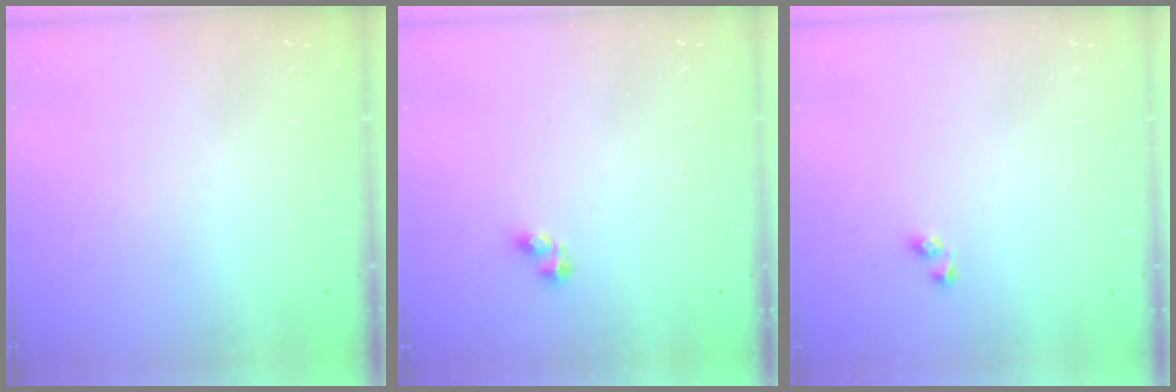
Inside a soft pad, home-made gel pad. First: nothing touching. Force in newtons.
{"total": 3.2, "press": 3.1, "slide": 0.4}
{"total": 2.4, "press": 2.0, "slide": 1.3}